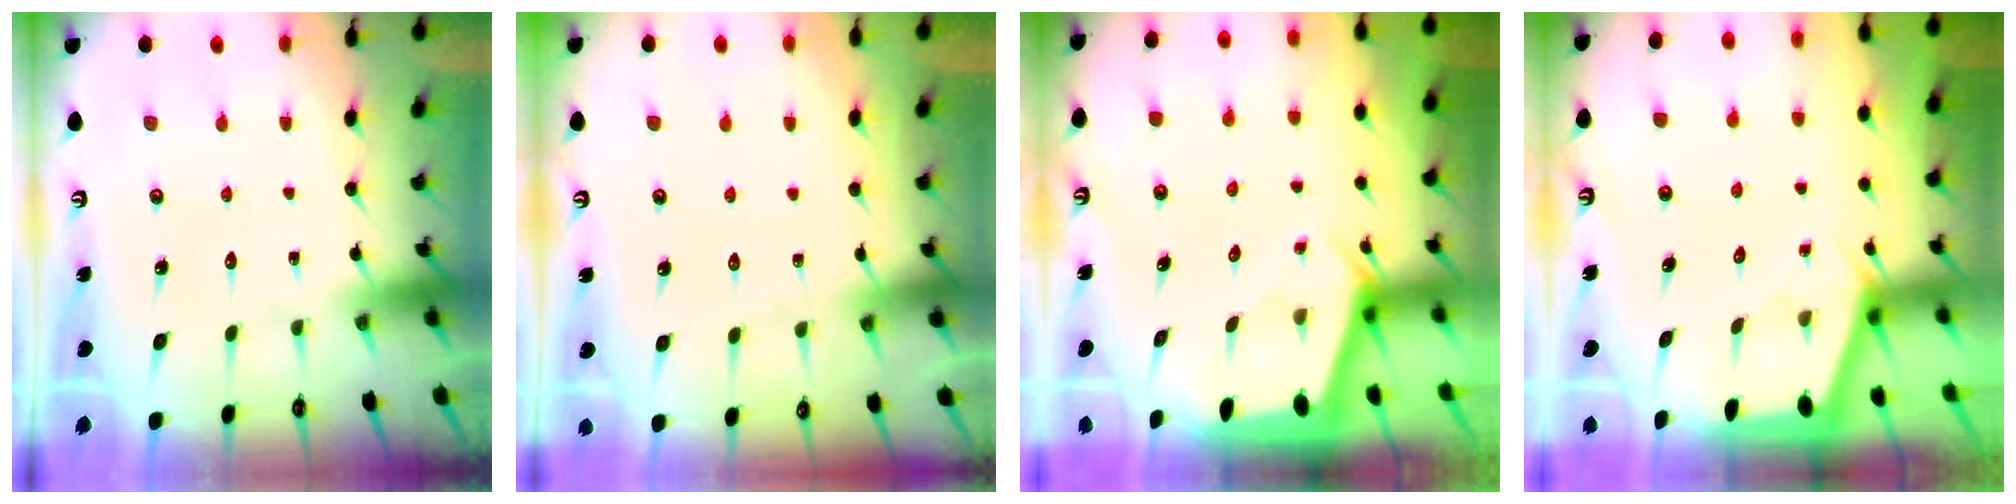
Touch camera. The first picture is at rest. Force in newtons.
{"total": 2.6, "press": 2.6, "slide": 0.4}
{"total": 1.9, "press": 1.9, "slide": 0.3}
{"total": 2.8, "press": 2.8, "slide": 0.1}